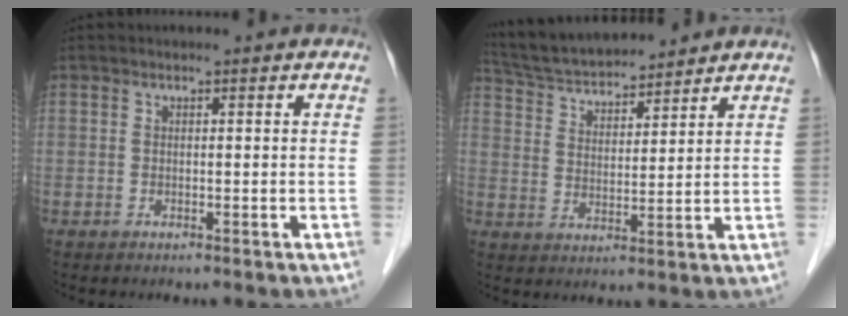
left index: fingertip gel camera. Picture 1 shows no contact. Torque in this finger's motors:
{"motor_torque": [-0.22, -0.62, 0.16, 0.05]}